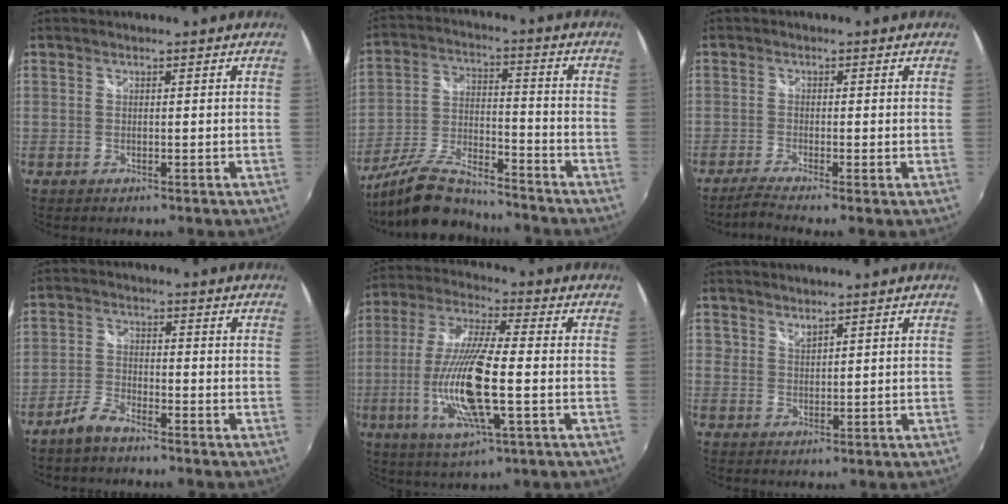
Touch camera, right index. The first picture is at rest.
{"total": 13.9, "force": [-12.2, 3.1, 6.0], "torque": [-0.136, -0.010, -0.225]}
{"total": 2.7, "force": [-2.1, -0.6, 1.7], "torque": [-0.048, -0.009, -0.051]}
{"total": 4.3, "force": [-3.6, 1.3, 1.9], "torque": [-0.056, 0.004, -0.075]}
{"total": 16.4, "force": [-3.7, 3.2, 15.6], "torque": [-0.318, -0.017, -0.068]}
{"total": 1.8, "force": [1.7, 0.5, 0.4], "torque": [-0.004, 0.002, 0.030]}